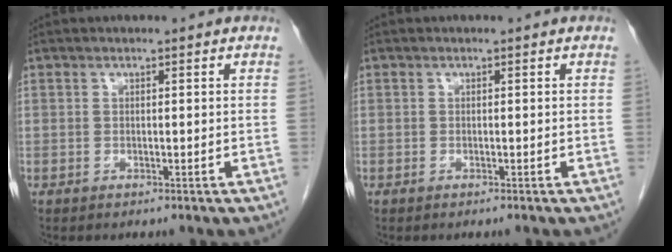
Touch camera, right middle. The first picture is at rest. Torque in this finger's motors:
{"motor_torque": [-0.45, -0.02, 0.02, -0.01]}